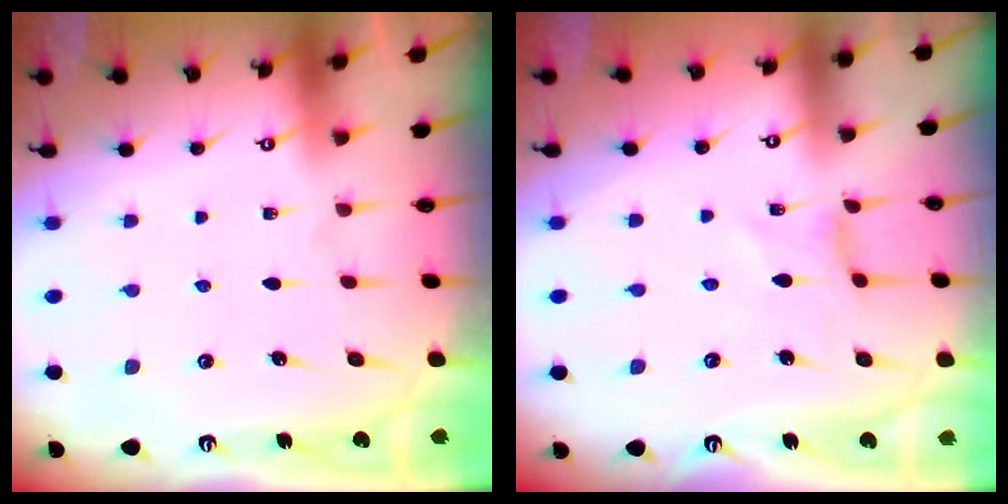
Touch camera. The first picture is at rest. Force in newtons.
{"total": 0.0}